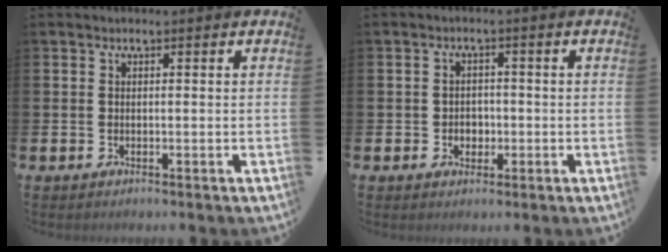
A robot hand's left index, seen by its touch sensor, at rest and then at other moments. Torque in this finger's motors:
{"motor_torque": [0.02, 0.39, -0.04, 0.02]}